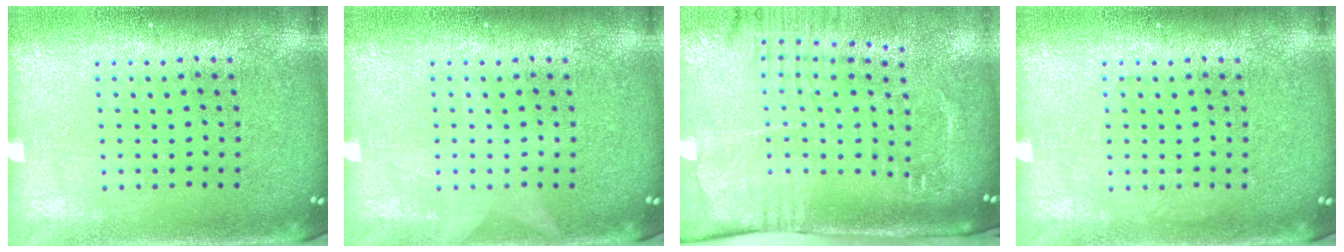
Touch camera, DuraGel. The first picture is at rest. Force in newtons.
{"total": 0.8, "press": 0.8, "slide": 0.1}
{"total": 2.7, "press": 2.2, "slide": 1.7}
{"total": 0.6, "press": 0.6, "slide": 0.1}